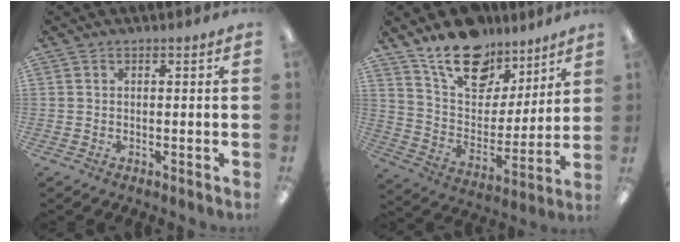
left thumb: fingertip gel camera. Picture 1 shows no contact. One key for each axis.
{"total": 17.1, "fx": 13.2, "fy": 8.7, "fz": 6.6, "tx": -0.120, "ty": -0.087, "tz": 0.239}